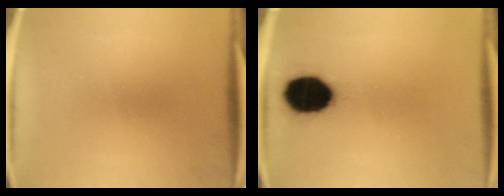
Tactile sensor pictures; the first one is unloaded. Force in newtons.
{"total": 13.9}